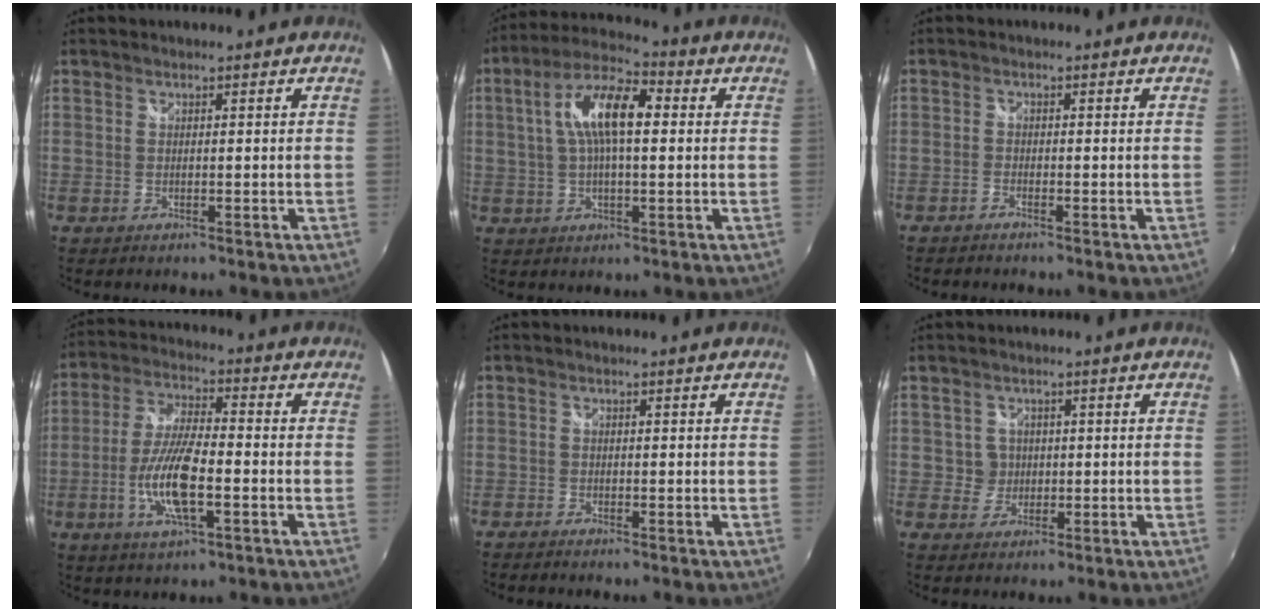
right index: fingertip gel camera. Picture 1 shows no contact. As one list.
[{"total": 11.5, "force": [1.8, 4.3, 10.5], "torque": [-0.198, 0.024, 0.027]}, {"total": 1.0, "force": [-1.0, 0.1, 0.2], "torque": [-0.011, -0.002, -0.025]}, {"total": 10.9, "force": [-3.5, 2.7, 10.0], "torque": [-0.206, -0.002, -0.069]}, {"total": 1.0, "force": [-1.0, 0.1, 0.2], "torque": [-0.010, -0.006, -0.021]}, {"total": 2.7, "force": [0.1, 2.7, -0.2], "torque": [0.008, 0.011, 0.004]}]